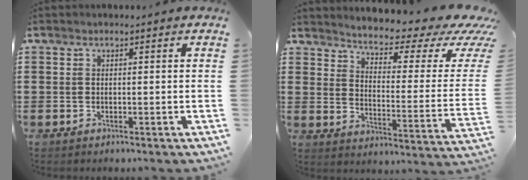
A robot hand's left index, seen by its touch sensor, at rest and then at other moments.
{"total": 4.2, "force": [3.4, 0.7, 2.4], "torque": [-0.057, -0.036, 0.049]}